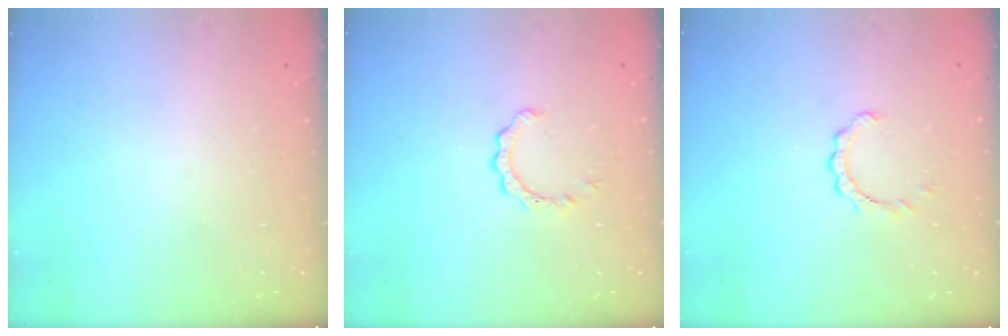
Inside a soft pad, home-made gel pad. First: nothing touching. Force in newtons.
{"total": 2.4, "press": 2.4, "slide": 0.3}
{"total": 3.7, "press": 3.7, "slide": 0.4}